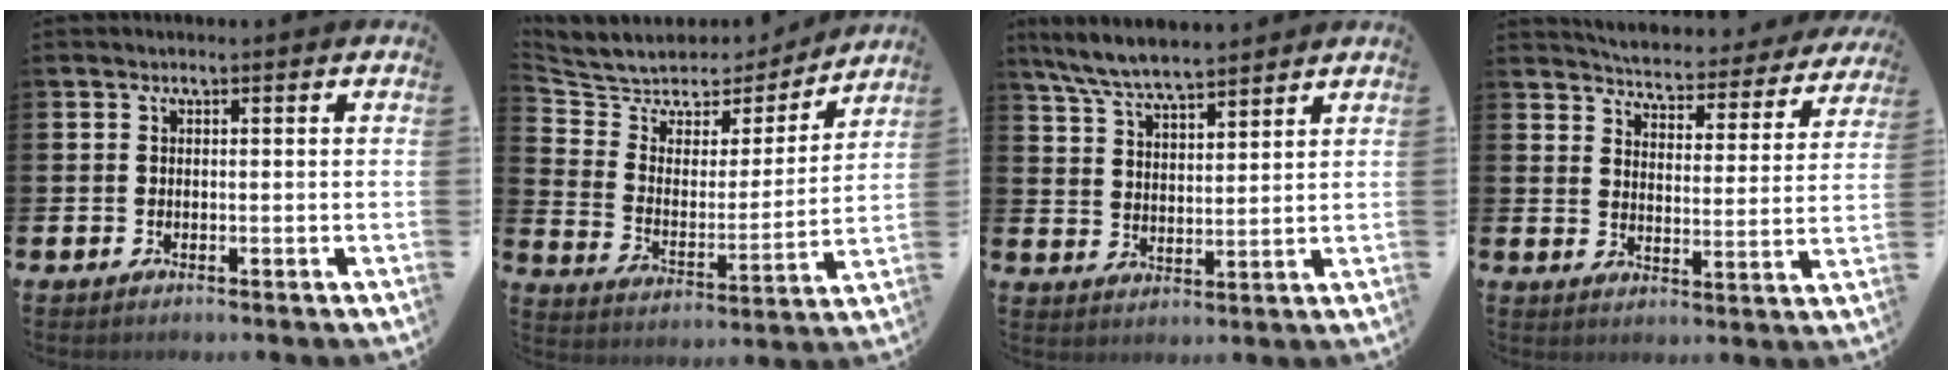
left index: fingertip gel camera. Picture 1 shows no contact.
{"total": 6.6, "force": [5.9, 2.9, 0.4], "torque": [-0.056, -0.047, 0.101]}
{"total": 7.1, "force": [6.7, 0.8, 2.1], "torque": [-0.069, -0.027, 0.123]}
{"total": 4.8, "force": [4.8, 0.5, 0.5], "torque": [-0.030, -0.045, 0.078]}